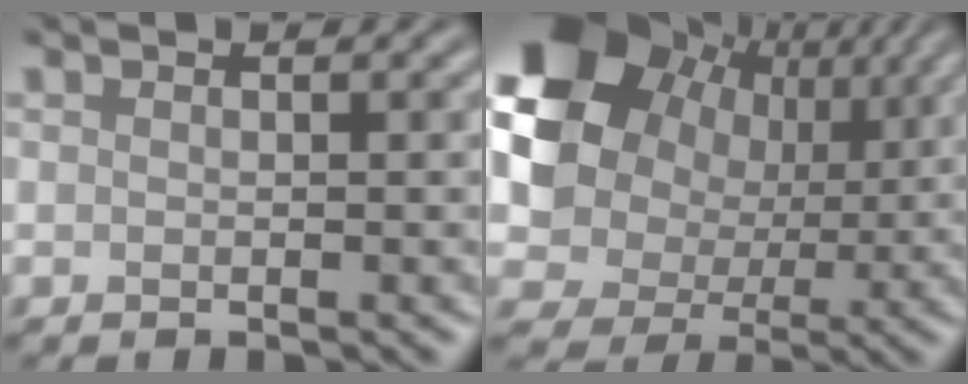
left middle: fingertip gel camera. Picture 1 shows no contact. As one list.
[{"total": 14.0, "force": [4.1, 11.6, 6.7], "torque": [-0.161, 0.017, 0.082]}]